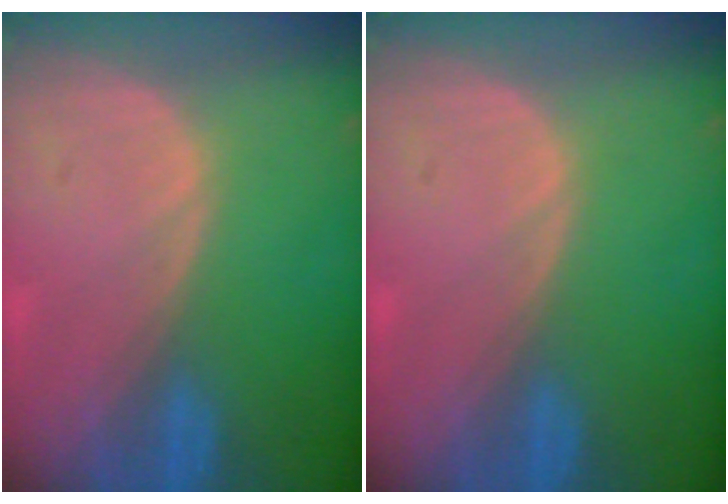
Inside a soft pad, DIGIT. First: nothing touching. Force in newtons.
{"total": 0.0}